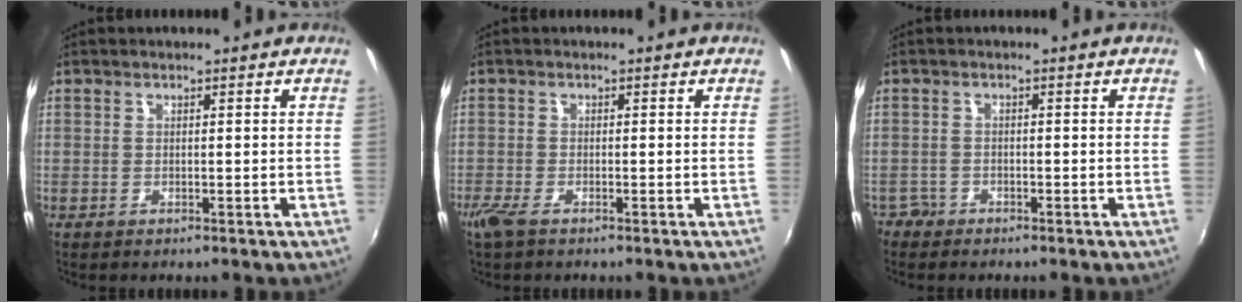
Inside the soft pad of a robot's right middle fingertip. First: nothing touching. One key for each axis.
{"total": 2.8, "fx": -2.0, "fy": 0.6, "fz": 1.8, "tx": -0.043, "ty": -0.010, "tz": -0.042}
{"total": 2.3, "fx": -1.8, "fy": 1.4, "fz": 0.0, "tx": -0.006, "ty": 0.000, "tz": -0.037}